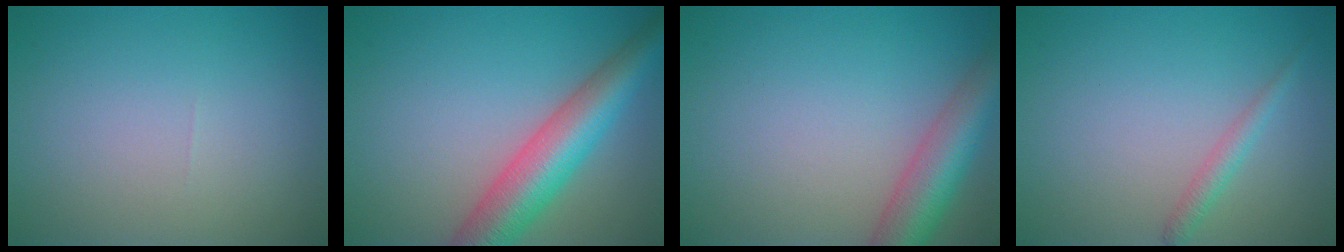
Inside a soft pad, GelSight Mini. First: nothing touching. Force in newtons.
{"total": 7.3, "press": 7.3, "slide": 0.3}
{"total": 5.8, "press": 5.8, "slide": 0.3}
{"total": 1.4, "press": 1.4, "slide": 0.0}